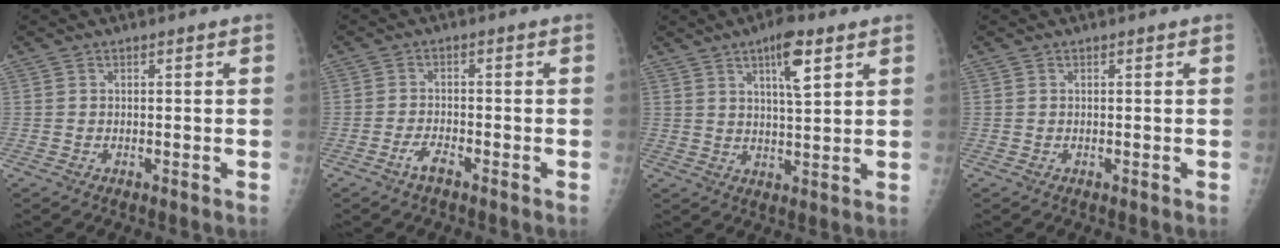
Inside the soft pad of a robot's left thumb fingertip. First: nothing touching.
{"total": 2.8, "force": [-2.0, 0.8, 1.8], "torque": [-0.040, 0.014, -0.039]}
{"total": 7.5, "force": [3.9, 1.9, 6.1], "torque": [-0.092, -0.020, 0.063]}
{"total": 0.0}